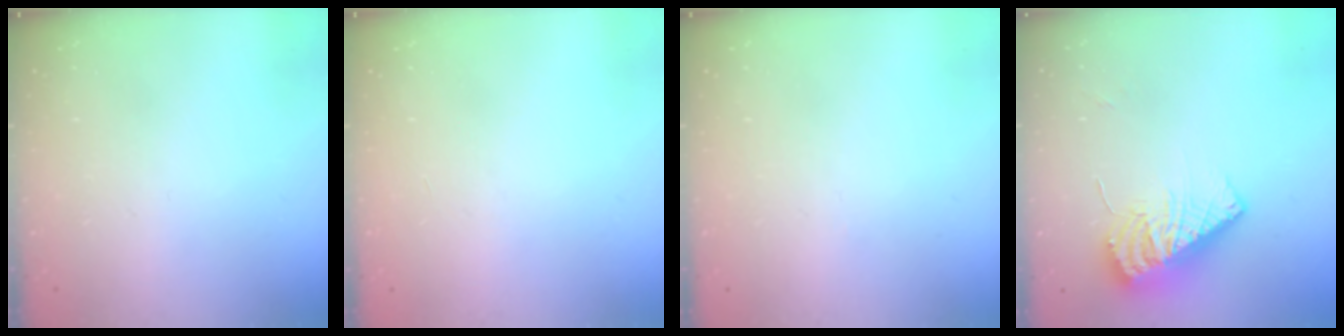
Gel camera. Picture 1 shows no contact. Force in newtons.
{"total": 0.0}
{"total": 0.0}
{"total": 14.6, "press": 14.5, "slide": 1.3}